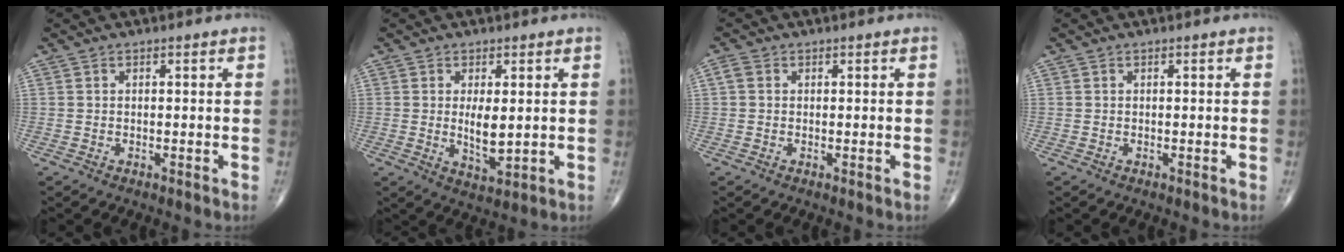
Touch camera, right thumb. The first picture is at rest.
{"total": 5.5, "force": [0.5, 2.2, 5.0], "torque": [-0.079, -0.015, 0.015]}
{"total": 1.6, "force": [0.3, 1.3, 0.9], "torque": [-0.019, 0.007, 0.004]}
{"total": 0.0}